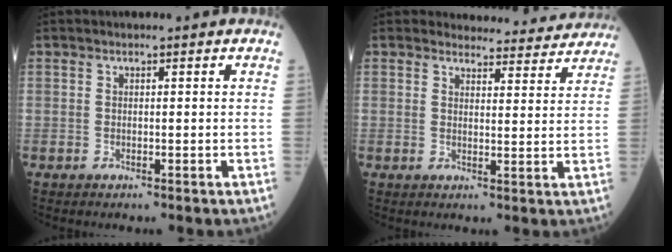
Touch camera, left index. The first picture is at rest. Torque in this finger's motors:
{"motor_torque": [1.02, -1.12, -0.06, -0.01]}